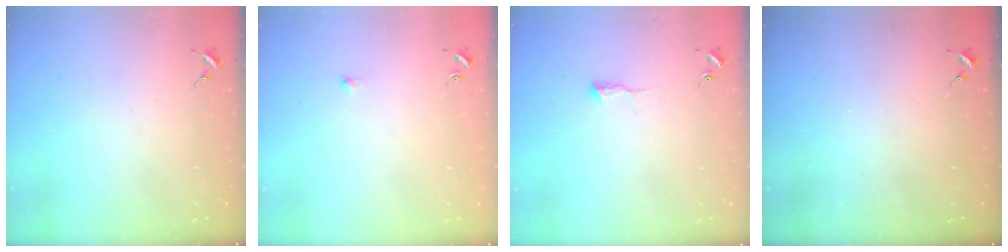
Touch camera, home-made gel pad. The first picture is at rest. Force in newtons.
{"total": 3.5, "press": 3.5, "slide": 0.6}
{"total": 5.5, "press": 5.5, "slide": 0.5}
{"total": 0.0}